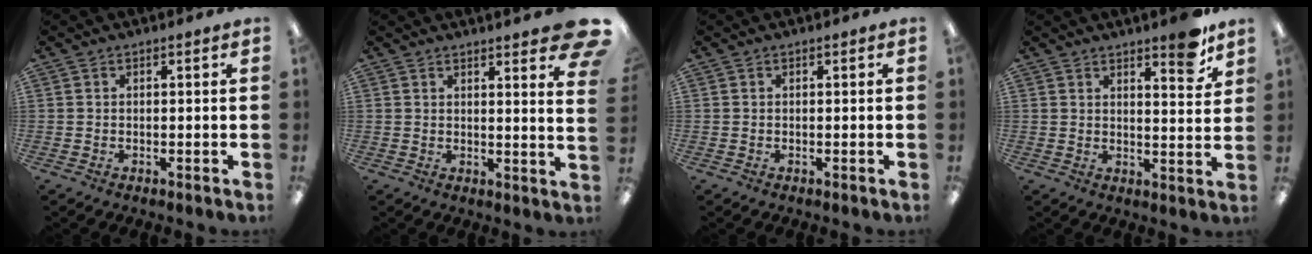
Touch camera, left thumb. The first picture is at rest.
{"total": 6.3, "force": [4.7, 0.6, 4.2], "torque": [-0.054, -0.036, 0.073]}
{"total": 0.0}
{"total": 7.3, "force": [5.8, 1.8, 4.2], "torque": [-0.042, -0.040, 0.091]}